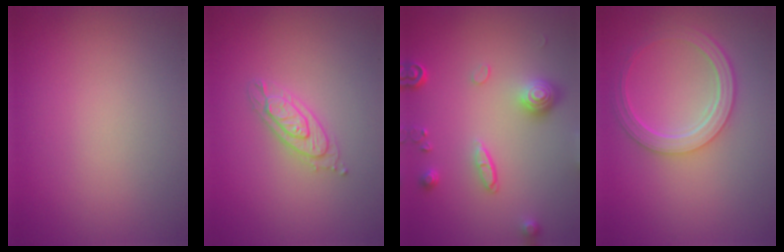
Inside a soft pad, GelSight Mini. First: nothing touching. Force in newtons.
{"total": 2.3, "press": 2.3, "slide": 0.4}
{"total": 3.9, "press": 3.1, "slide": 2.4}
{"total": 4.7, "press": 3.6, "slide": 2.9}